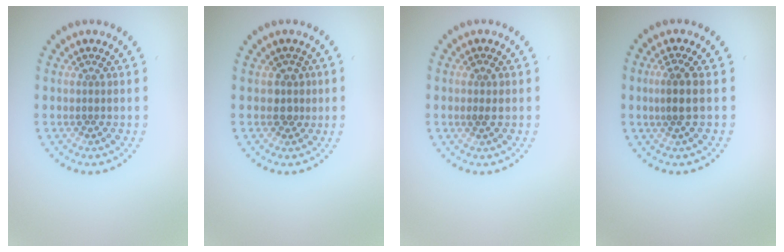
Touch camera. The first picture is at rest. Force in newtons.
{"total": 1.6, "press": 1.3, "slide": 0.9}
{"total": 1.2, "press": 1.2, "slide": 0.1}
{"total": 1.7, "press": 1.3, "slide": 1.1}